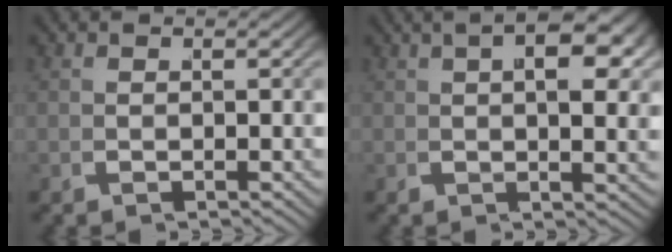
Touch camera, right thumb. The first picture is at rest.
{"total": 7.0, "force": [2.4, 3.0, 5.9], "torque": [-0.066, 0.017, 0.030]}